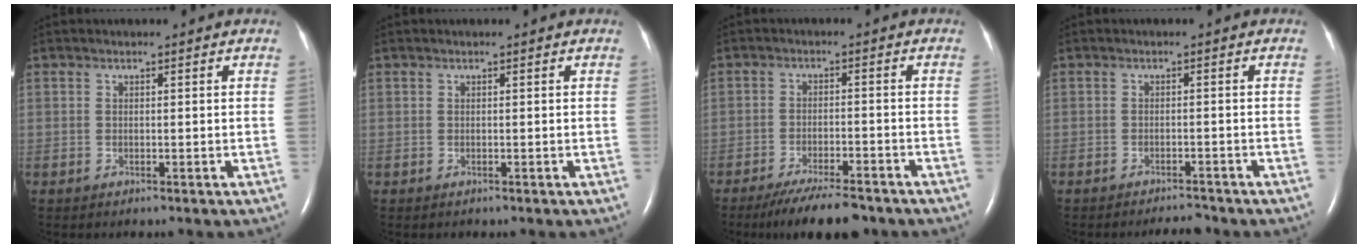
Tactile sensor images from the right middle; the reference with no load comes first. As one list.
[{"total": 0.0}, {"total": 9.7, "force": [-8.2, 1.5, 5.0], "torque": [-0.077, -0.019, -0.130]}, {"total": 2.5, "force": [-2.5, 0.3, 0.4], "torque": [-0.008, -0.008, -0.037]}]